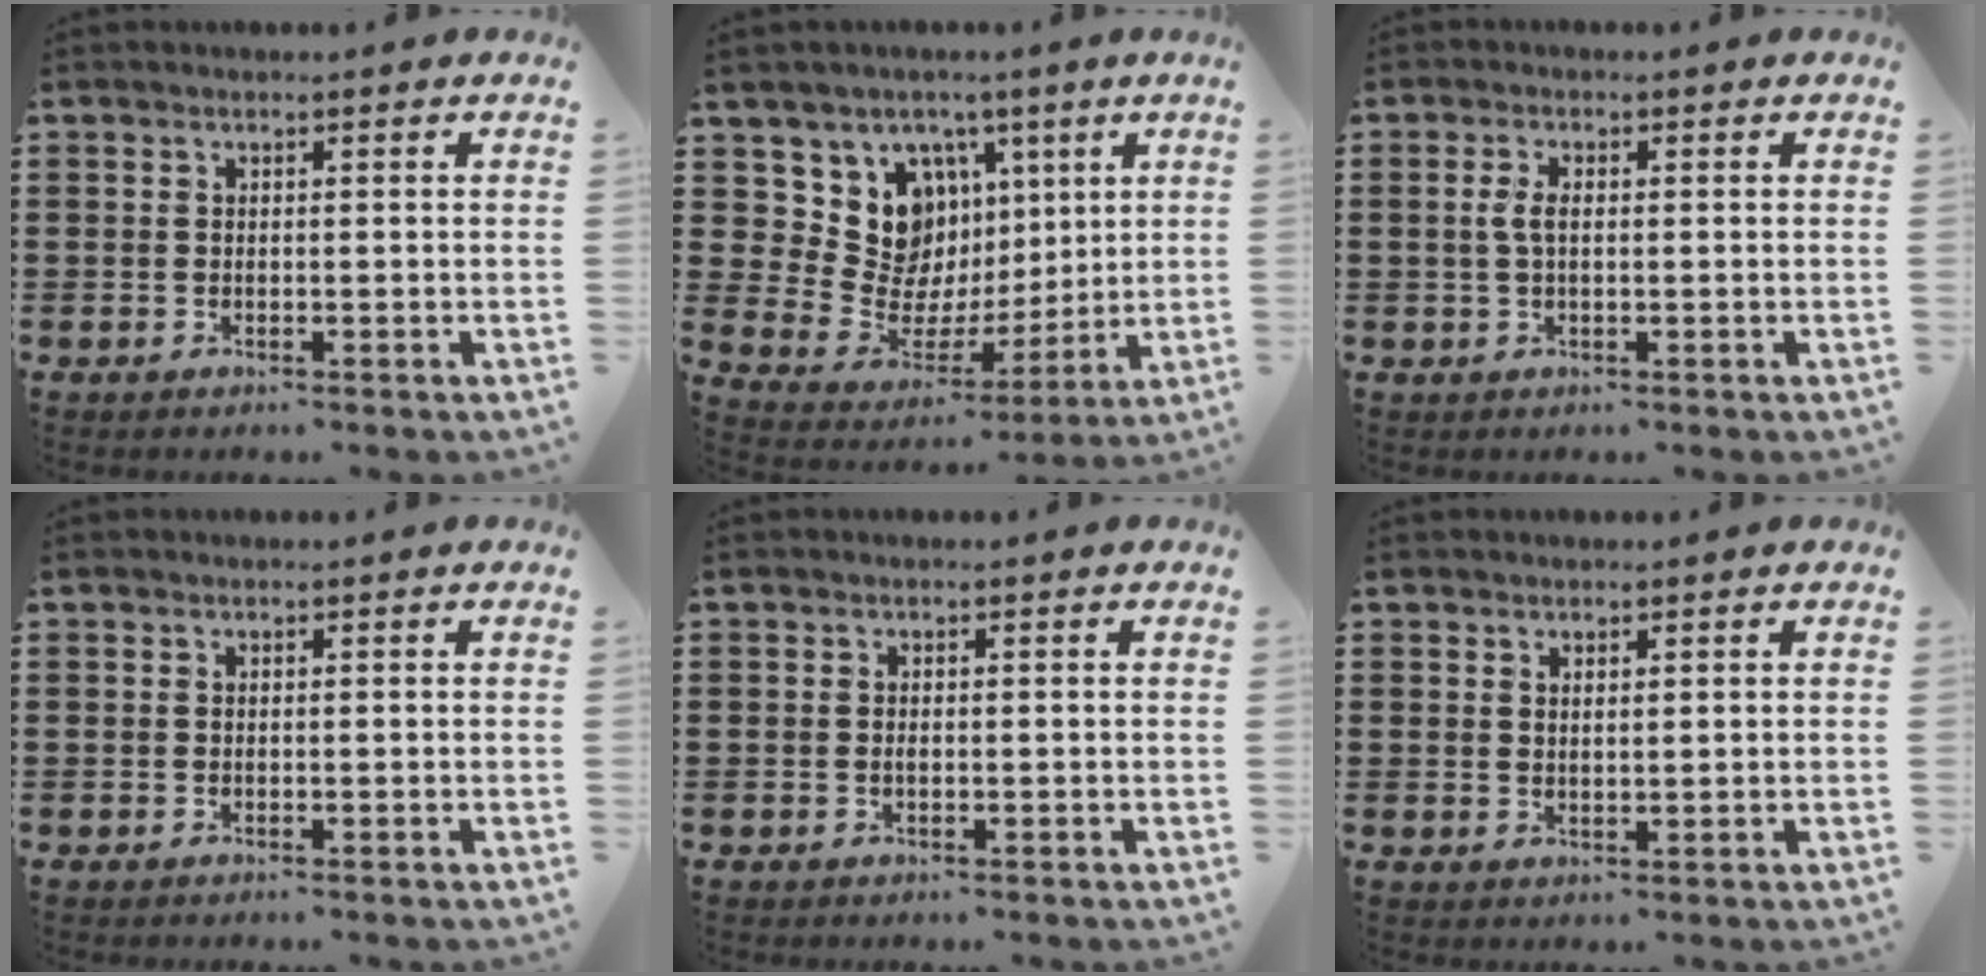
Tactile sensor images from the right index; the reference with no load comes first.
{"total": 11.1, "force": [4.1, 9.7, 3.6], "torque": [-0.091, -0.038, 0.084]}
{"total": 2.8, "force": [0.1, 1.2, 2.5], "torque": [-0.058, 0.002, -0.002]}
{"total": 0.0}
{"total": 0.6, "force": [-0.1, 0.3, 0.6], "torque": [-0.013, -0.003, -0.002]}
{"total": 1.1, "force": [0.9, 0.3, 0.6], "torque": [-0.011, 0.002, 0.015]}